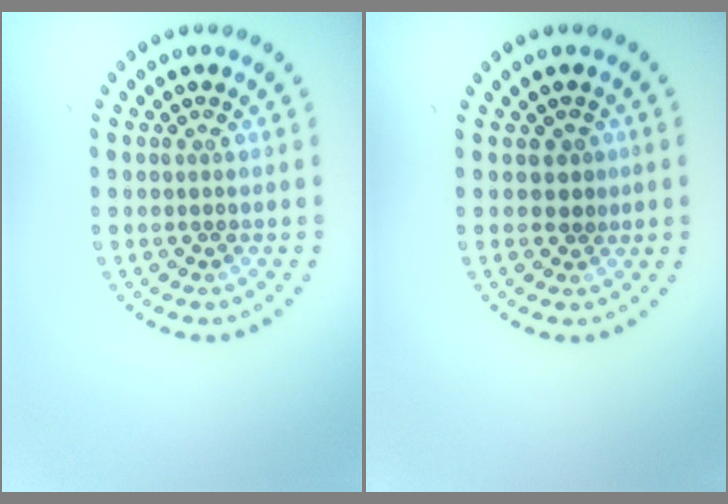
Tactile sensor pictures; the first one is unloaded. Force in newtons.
{"total": 1.4, "press": 1.1, "slide": 0.8}